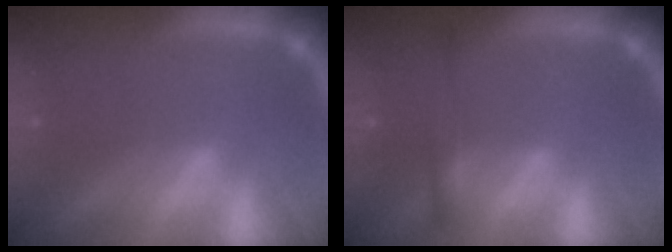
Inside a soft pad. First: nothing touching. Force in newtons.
{"total": 2.4}